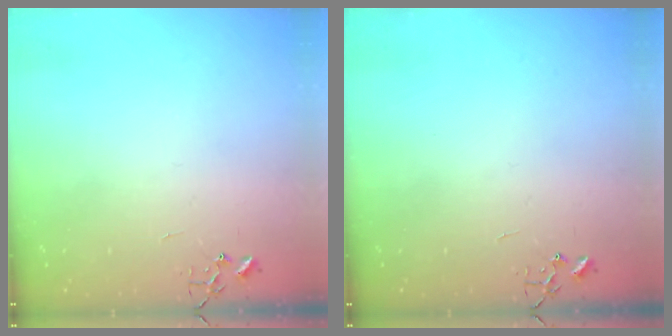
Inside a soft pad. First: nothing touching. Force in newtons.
{"total": 0.0}